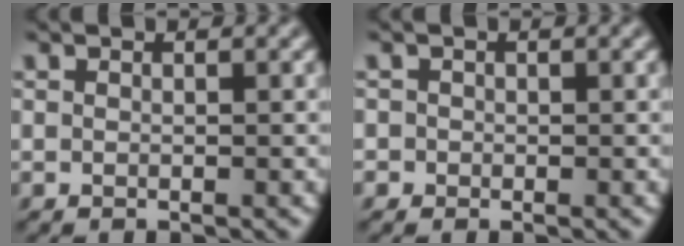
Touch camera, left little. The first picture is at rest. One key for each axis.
{"total": 1.0, "fx": 0.0, "fy": 1.0, "fz": 0.1, "tx": 0.007, "ty": 0.001, "tz": 0.003}